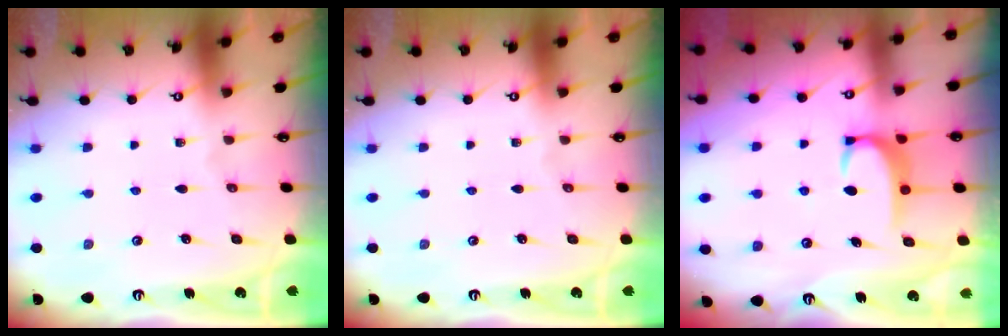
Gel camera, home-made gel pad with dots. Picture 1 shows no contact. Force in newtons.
{"total": 0.0}
{"total": 3.7, "press": 3.7, "slide": 0.4}